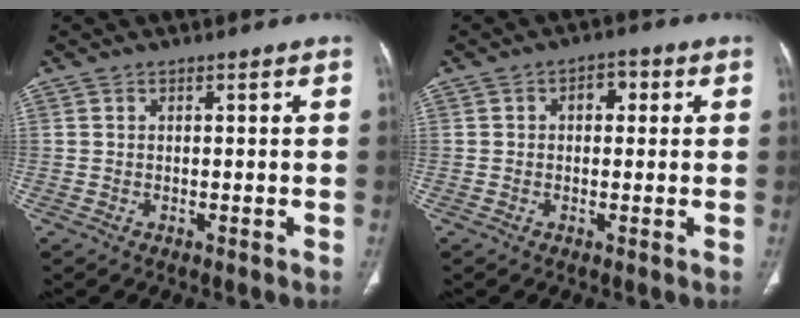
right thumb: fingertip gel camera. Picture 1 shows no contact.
{"total": 3.4, "force": [0.7, 2.3, 2.4], "torque": [-0.019, 0.009, 0.004]}